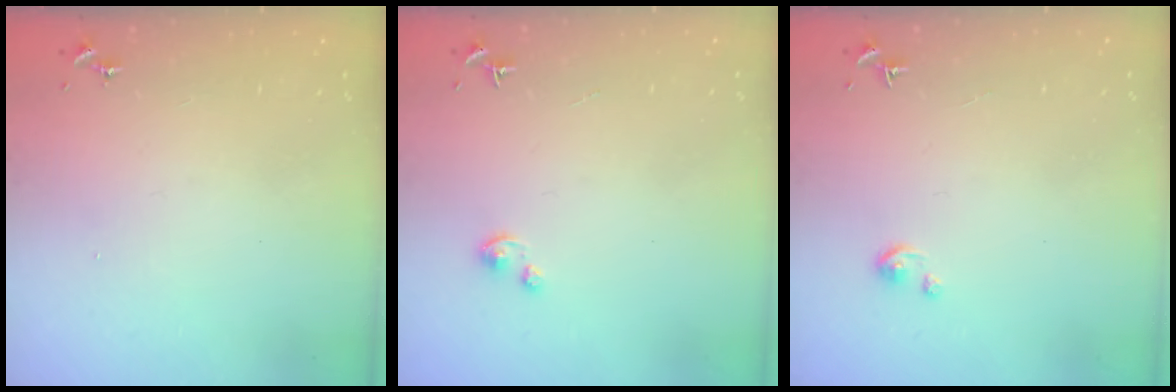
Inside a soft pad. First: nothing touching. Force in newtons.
{"total": 2.6, "press": 2.6, "slide": 0.2}
{"total": 2.6, "press": 2.6, "slide": 0.3}